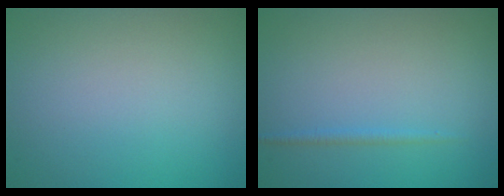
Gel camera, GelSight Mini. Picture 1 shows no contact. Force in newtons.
{"total": 0.8, "press": 0.8, "slide": 0.1}